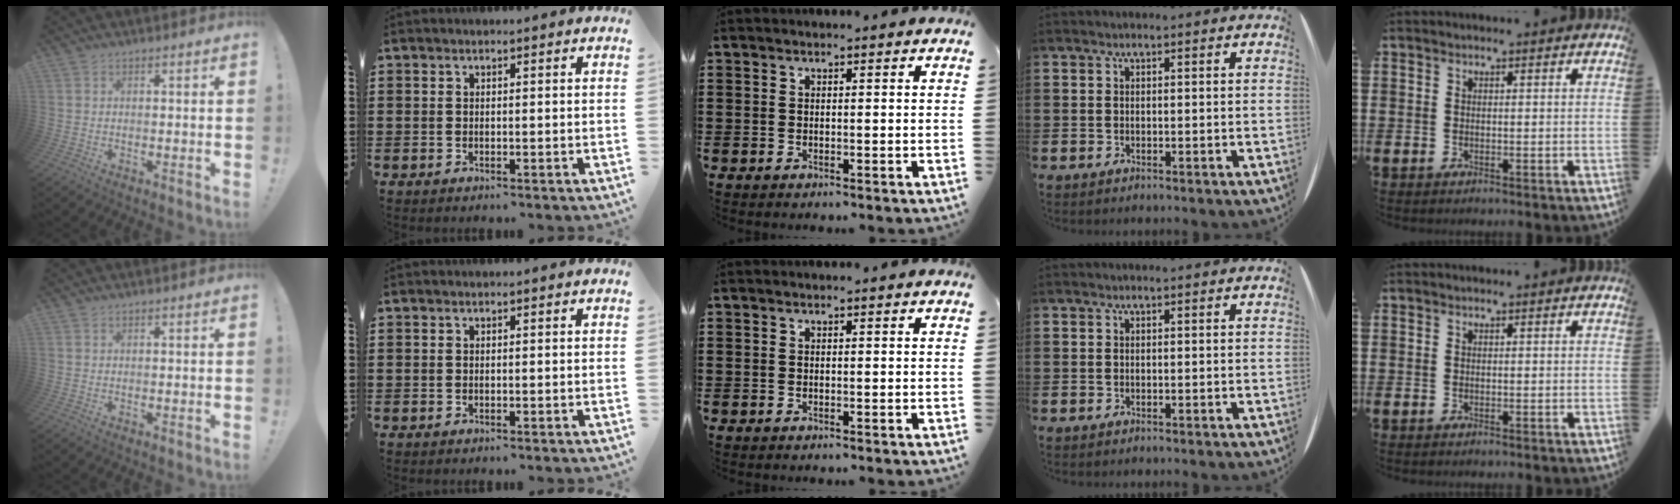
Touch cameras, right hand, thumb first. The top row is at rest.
{}